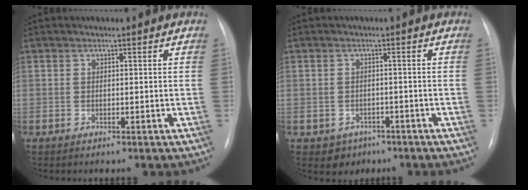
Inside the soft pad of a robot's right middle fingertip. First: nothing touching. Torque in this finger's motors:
{"motor_torque": [0.31, -0.31, 0.02, 0.00]}